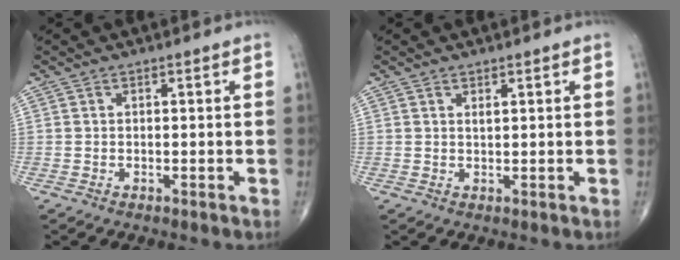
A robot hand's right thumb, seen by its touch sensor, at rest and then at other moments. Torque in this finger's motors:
{"motor_torque": [-0.43, 0.26, -0.11, 0.02, 0.06]}